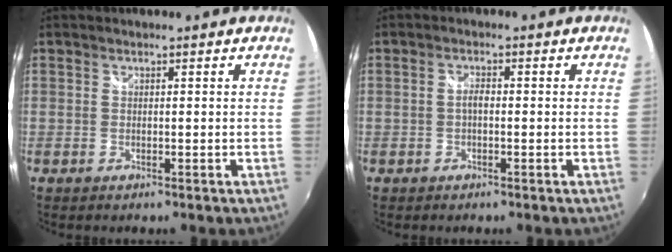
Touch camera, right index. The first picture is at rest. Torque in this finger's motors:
{"motor_torque": [0.64, 0.21, 0.12, 0.03]}